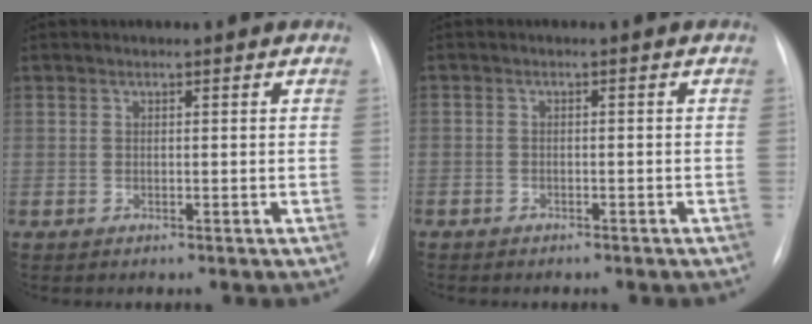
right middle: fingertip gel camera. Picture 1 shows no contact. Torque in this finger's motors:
{"motor_torque": [1.03, -1.11, -0.01, -0.21]}